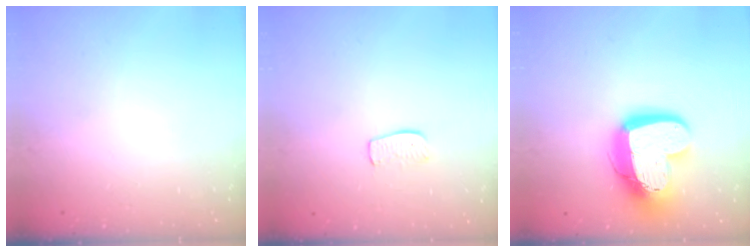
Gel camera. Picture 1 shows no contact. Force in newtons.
{"total": 6.9, "press": 6.8, "slide": 0.4}
{"total": 17.3, "press": 17.3, "slide": 1.6}